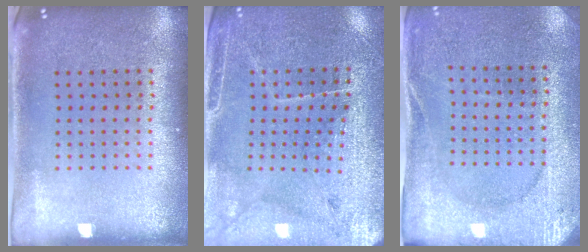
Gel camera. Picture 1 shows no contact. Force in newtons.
{"total": 3.1, "press": 3.0, "slide": 1.0}
{"total": 2.6, "press": 2.5, "slide": 0.5}